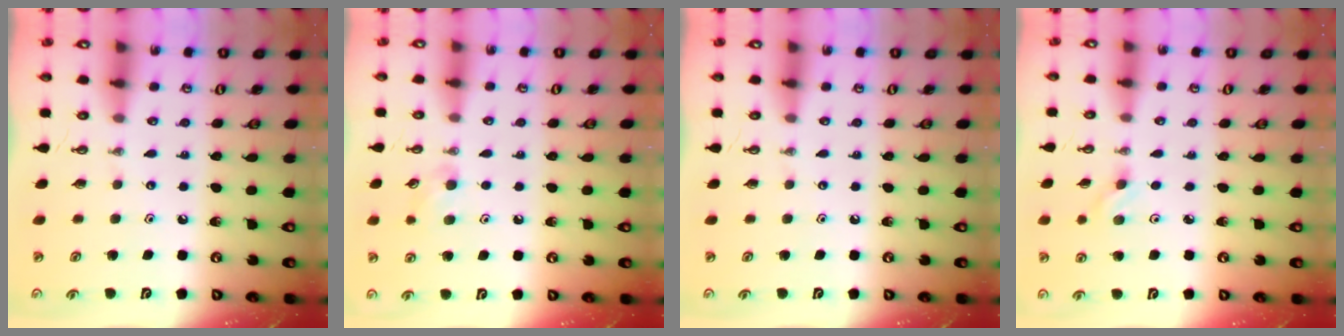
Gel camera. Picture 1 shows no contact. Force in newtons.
{"total": 6.1, "press": 6.0, "slide": 1.4}
{"total": 0.0}
{"total": 3.0, "press": 2.6, "slide": 1.5}